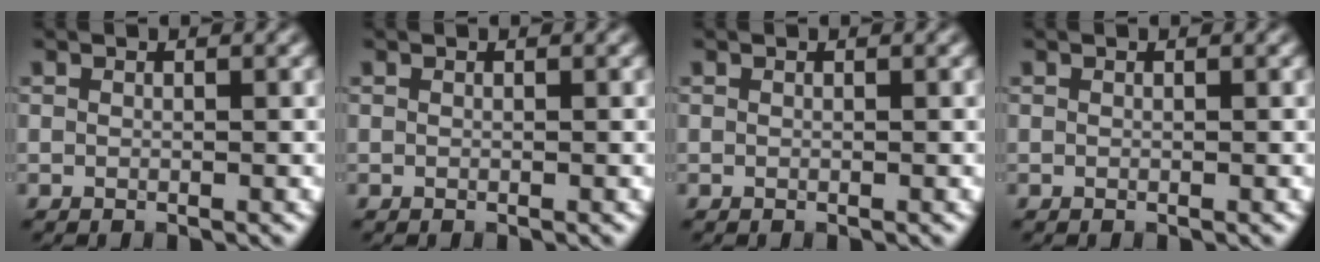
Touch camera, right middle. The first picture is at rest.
{"total": 0.0}
{"total": 0.0}
{"total": 0.0}